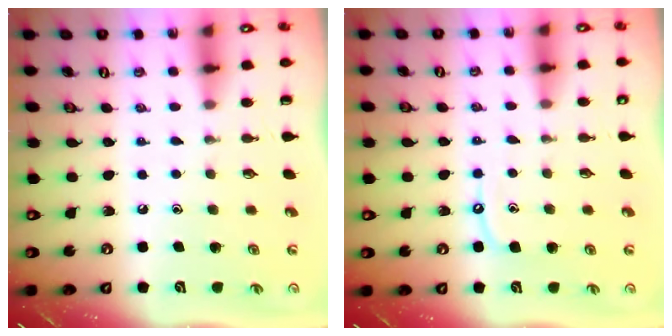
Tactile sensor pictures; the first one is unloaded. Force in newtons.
{"total": 5.0, "press": 5.0, "slide": 0.6}